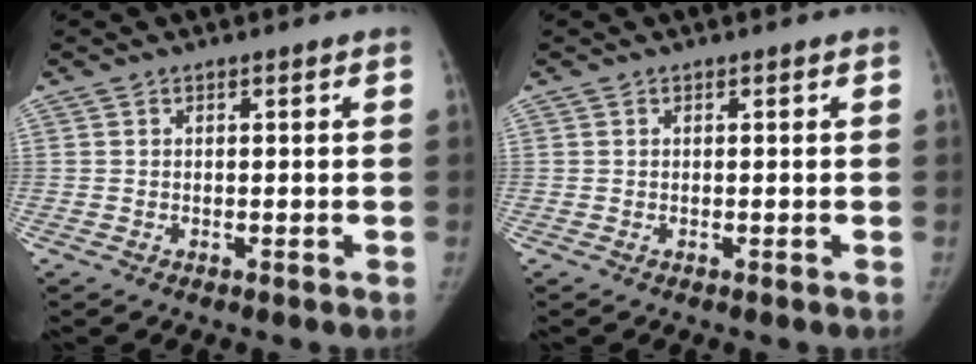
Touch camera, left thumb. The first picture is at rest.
{"total": 0.0}